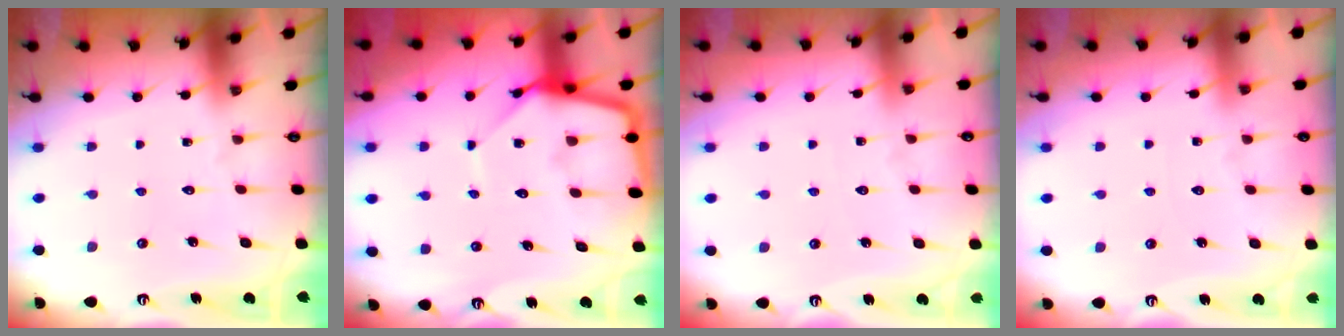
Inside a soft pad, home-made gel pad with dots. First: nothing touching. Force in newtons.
{"total": 10.5, "press": 10.5, "slide": 0.9}
{"total": 2.2, "press": 2.2, "slide": 0.4}
{"total": 1.9, "press": 1.8, "slide": 0.4}